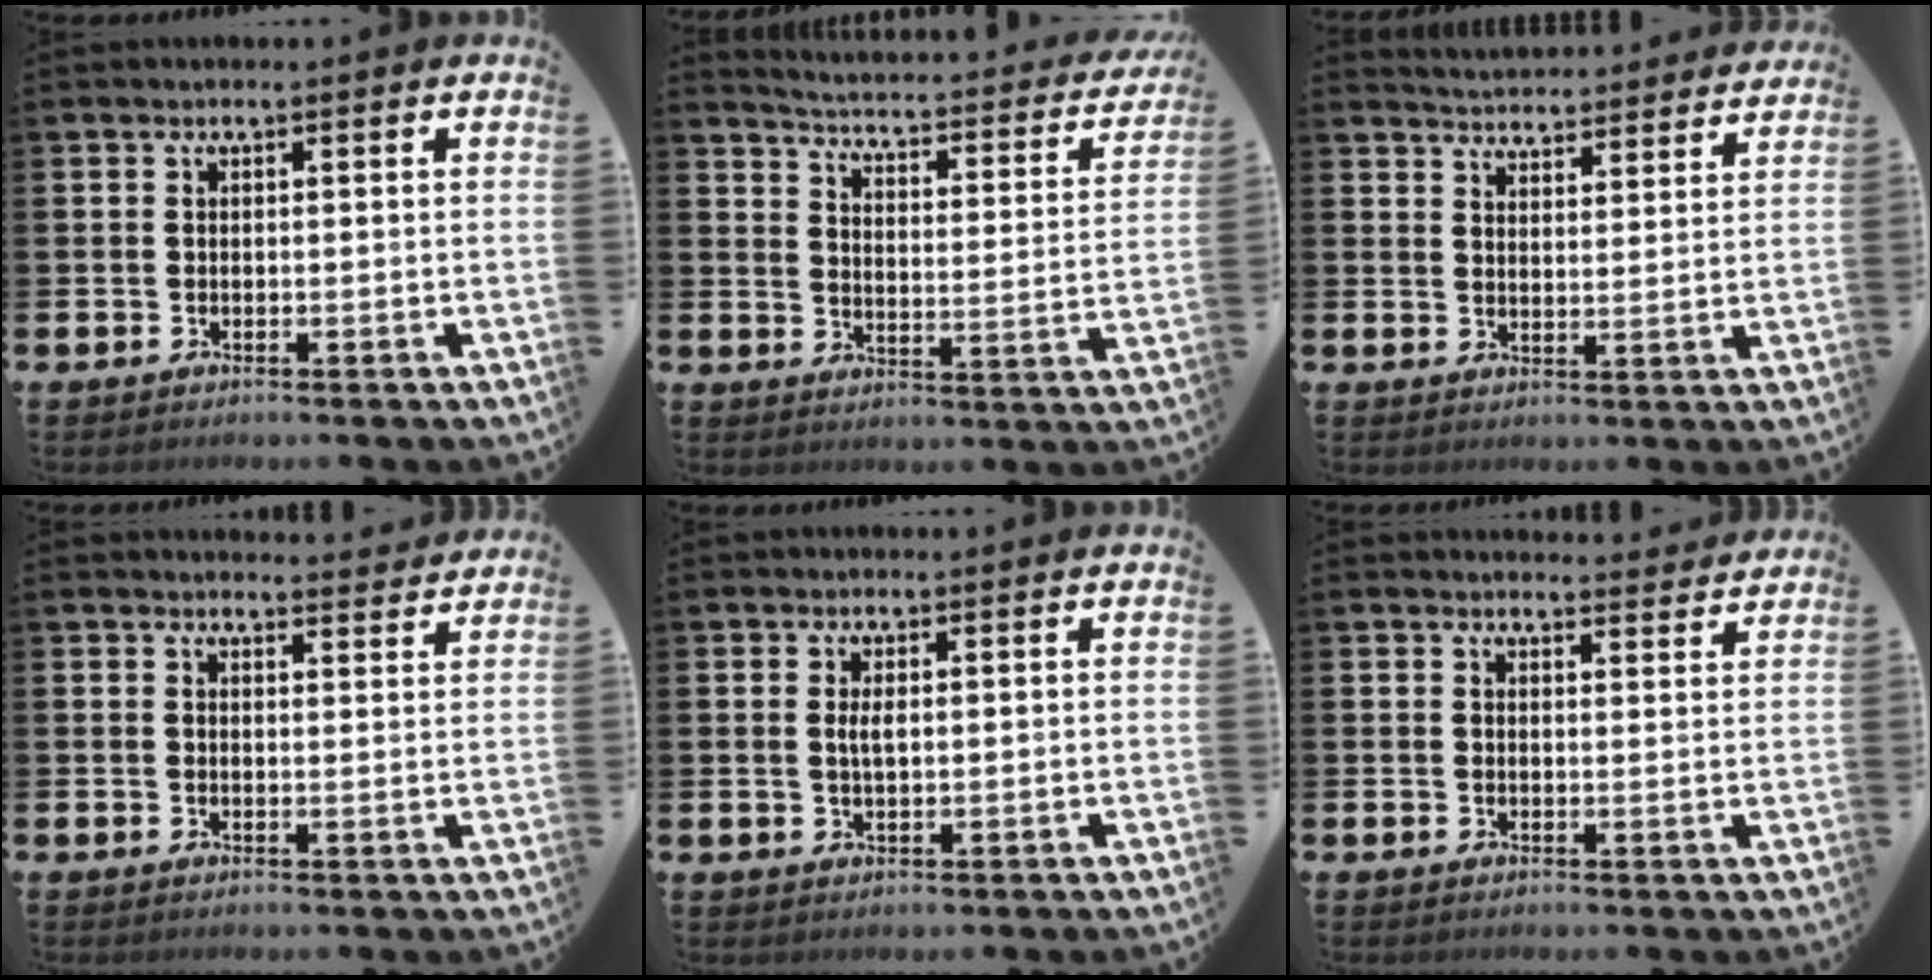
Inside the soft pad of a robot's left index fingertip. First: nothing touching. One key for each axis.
{"total": 2.8, "fx": 2.6, "fy": 0.5, "fz": 1.0, "tx": -0.040, "ty": -0.035, "tz": 0.030}
{"total": 4.9, "fx": 4.9, "fy": 0.3, "fz": -0.3, "tx": -0.005, "ty": -0.038, "tz": 0.087}
{"total": 2.7, "fx": 2.7, "fy": 0.4, "fz": -0.1, "tx": 0.005, "ty": -0.019, "tz": 0.047}
{"total": 1.9, "fx": 0.5, "fy": 0.7, "fz": 1.7, "tx": -0.032, "ty": 0.003, "tz": 0.006}
{"total": 2.8, "fx": 2.7, "fy": 0.4, "fz": 0.0, "tx": 0.004, "ty": -0.018, "tz": 0.047}